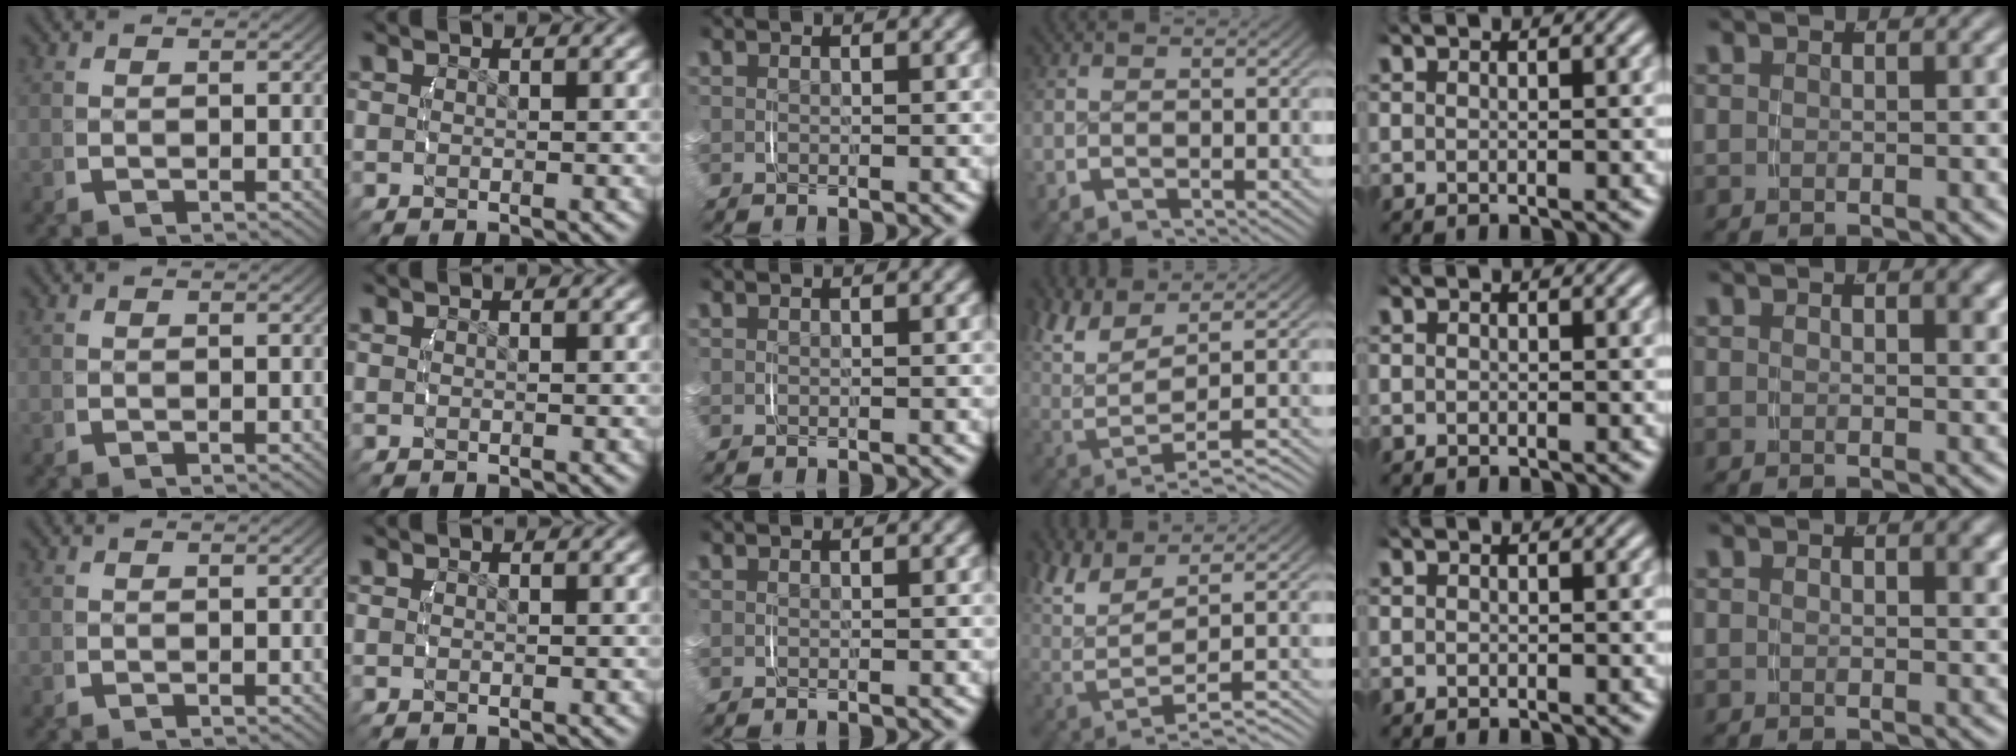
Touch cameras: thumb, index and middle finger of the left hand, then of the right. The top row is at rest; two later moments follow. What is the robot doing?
{"motion": "lift_and_place", "object": "backpack"}